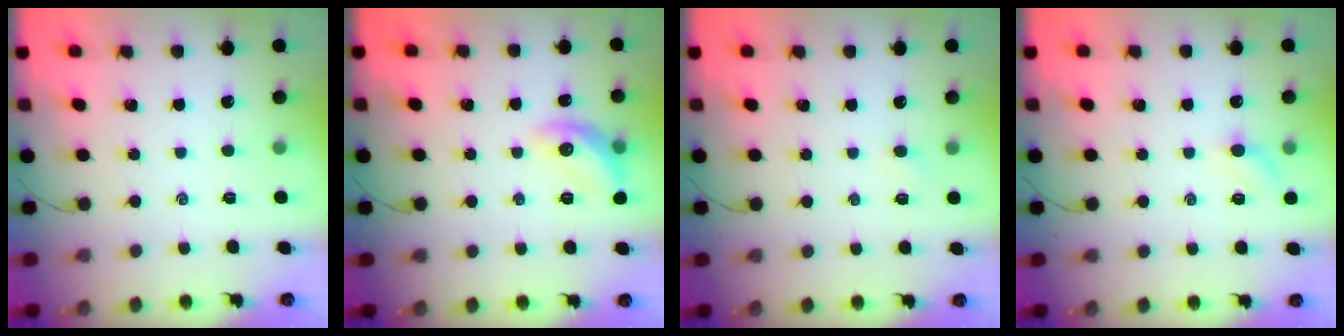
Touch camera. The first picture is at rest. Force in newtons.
{"total": 11.1, "press": 11.1, "slide": 0.4}
{"total": 1.4, "press": 1.3, "slide": 0.4}
{"total": 5.5, "press": 5.3, "slide": 1.3}